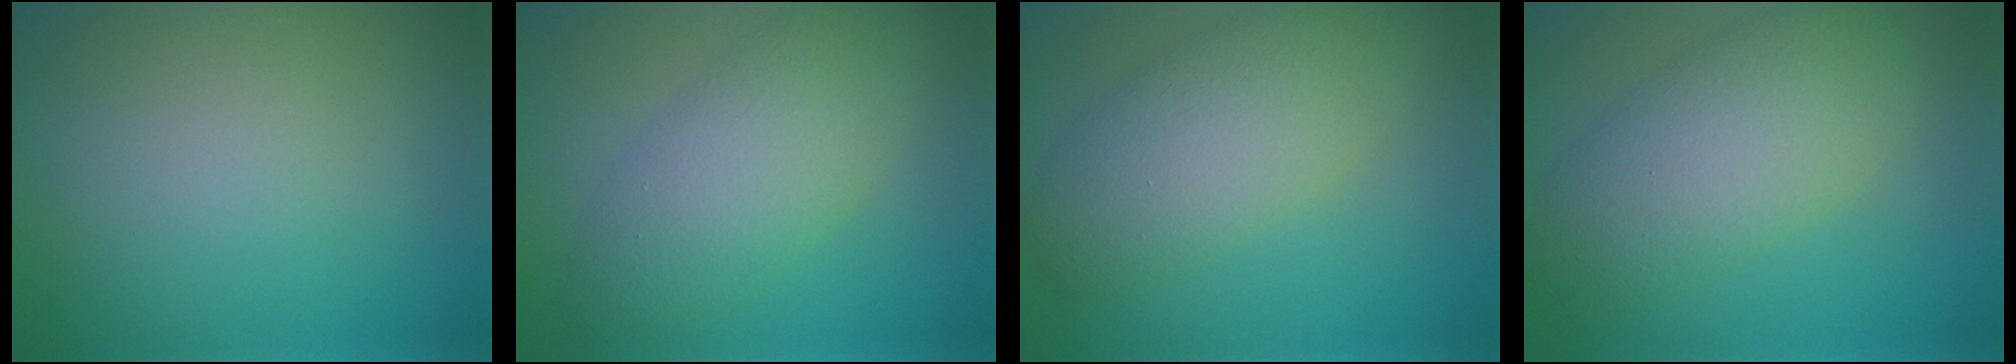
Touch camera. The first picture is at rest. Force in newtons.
{"total": 5.5, "press": 5.5, "slide": 0.3}
{"total": 6.1, "press": 6.1, "slide": 0.4}
{"total": 6.5, "press": 6.5, "slide": 0.1}